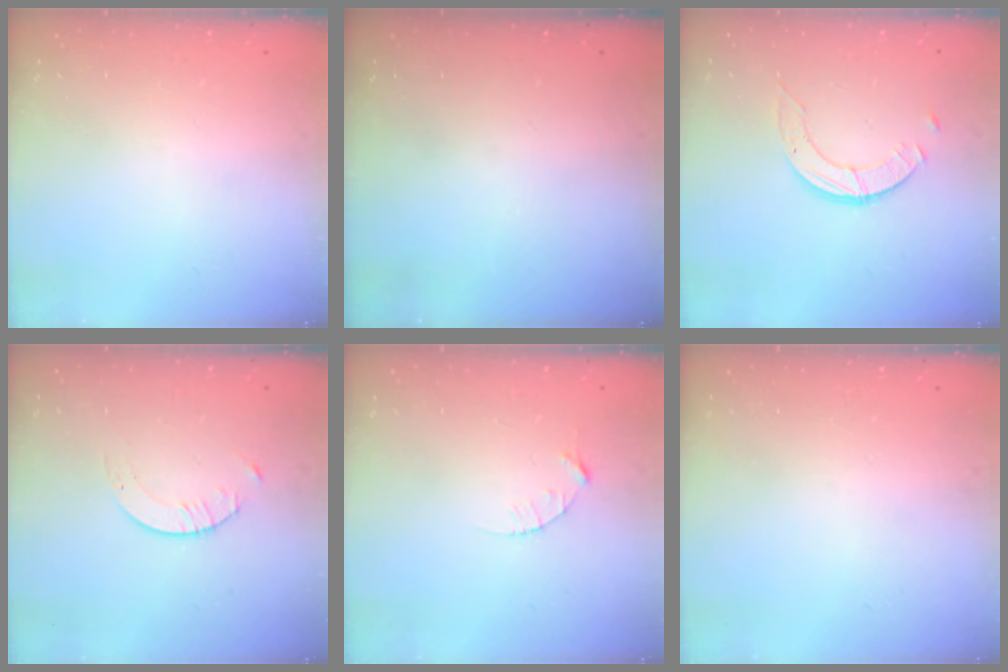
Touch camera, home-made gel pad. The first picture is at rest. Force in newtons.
{"total": 0.0}
{"total": 4.0, "press": 4.0, "slide": 0.2}
{"total": 1.7, "press": 1.7, "slide": 0.2}
{"total": 3.1, "press": 3.1, "slide": 0.4}
{"total": 0.0}